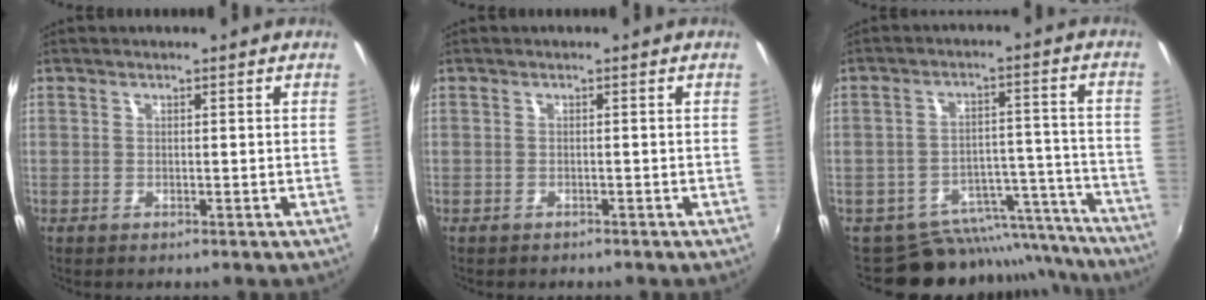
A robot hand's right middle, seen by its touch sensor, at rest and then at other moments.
{"total": 1.0, "force": [-0.9, 0.5, 0.1], "torque": [-0.008, -0.001, -0.012]}
{"total": 15.9, "force": [-14.6, 5.9, 2.2], "torque": [-0.030, 0.052, -0.187]}